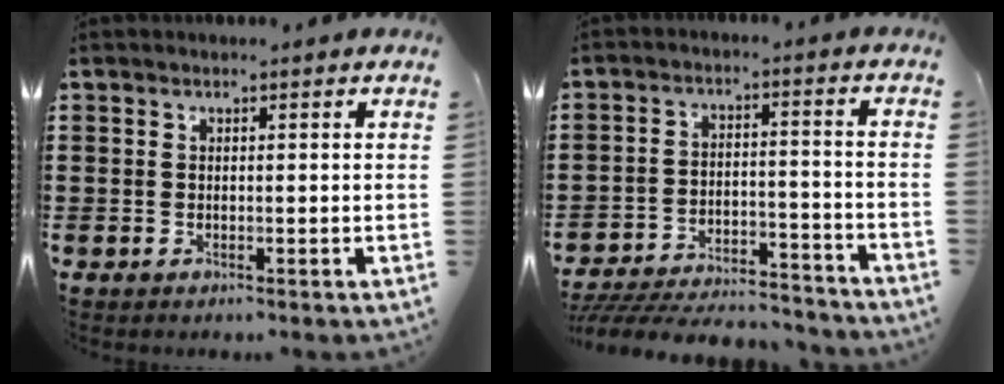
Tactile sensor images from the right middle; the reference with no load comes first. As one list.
[{"total": 6.5, "force": [-6.2, 0.9, 1.7], "torque": [-0.040, 0.005, -0.127]}]